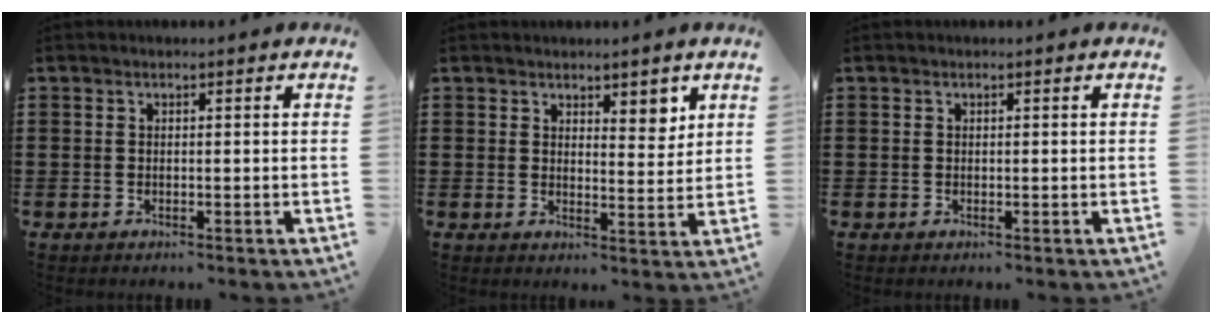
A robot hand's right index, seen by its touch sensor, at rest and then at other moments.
{"total": 3.6, "force": [2.9, 1.6, 1.4], "torque": [-0.019, 0.000, 0.049]}
{"total": 0.0}